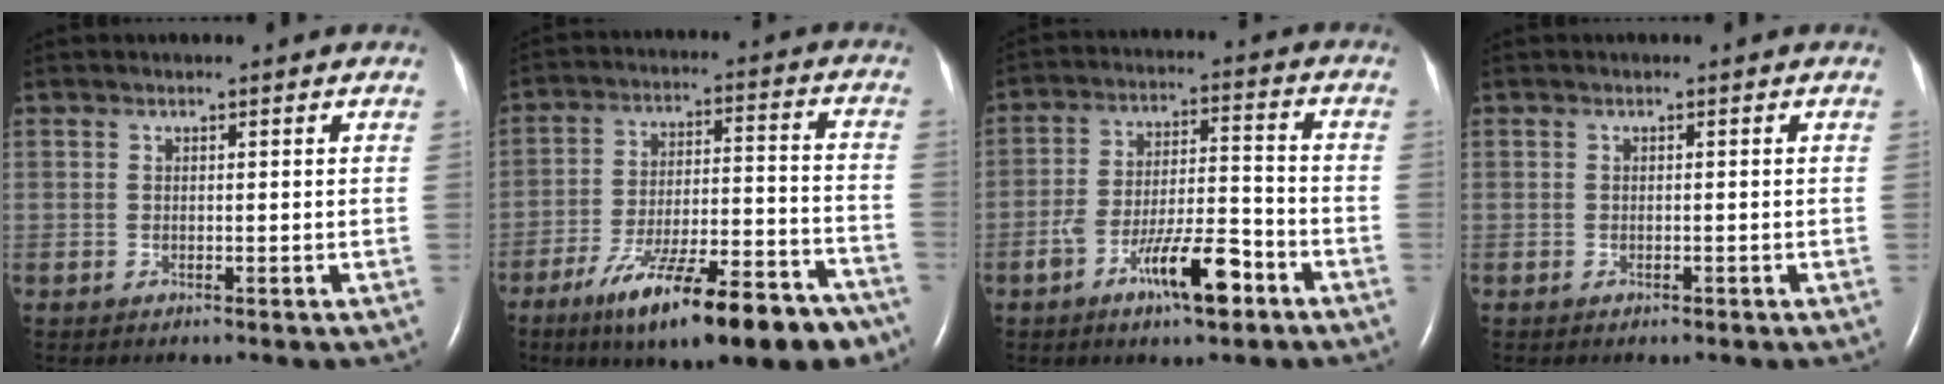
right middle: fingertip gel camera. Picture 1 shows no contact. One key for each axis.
{"total": 20.7, "fx": -14.4, "fy": 4.6, "fz": 14.2, "tx": -0.173, "ty": 0.015, "tz": -0.227}
{"total": 10.5, "fx": -5.8, "fy": 2.5, "fz": 8.4, "tx": -0.146, "ty": 0.010, "tz": -0.096}
{"total": 0.5, "fx": -0.4, "fy": 0.2, "fz": 0.3, "tx": -0.008, "ty": -0.001, "tz": -0.004}